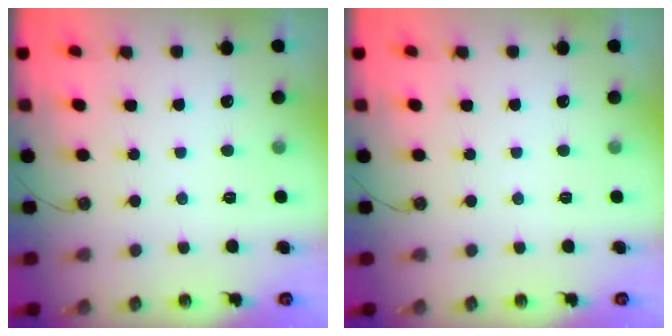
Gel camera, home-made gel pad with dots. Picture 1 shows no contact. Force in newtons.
{"total": 0.0}